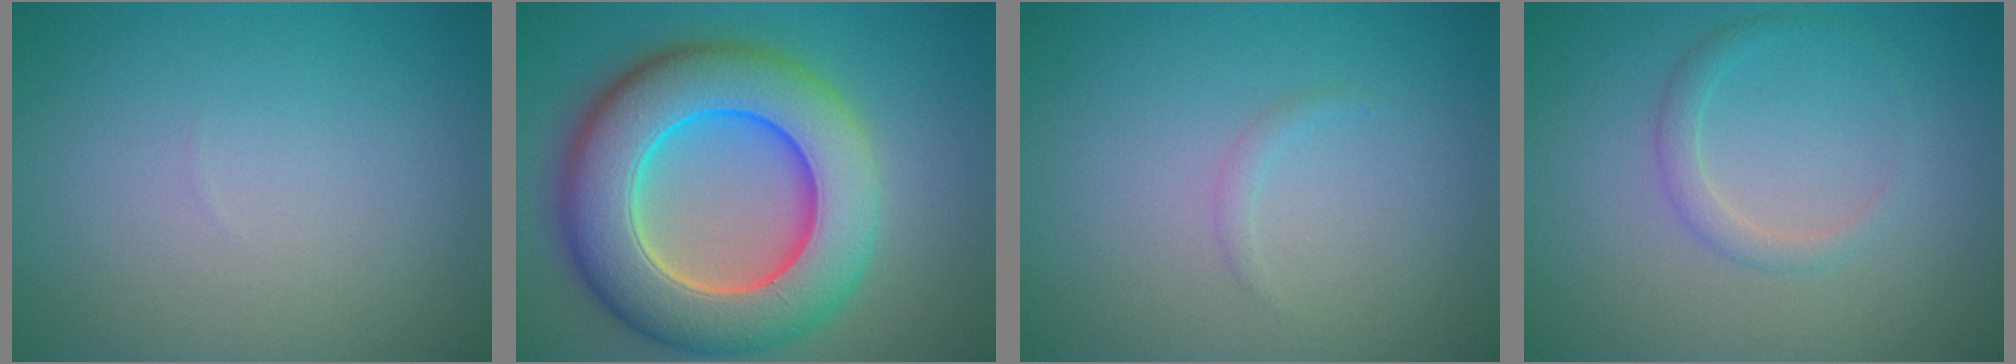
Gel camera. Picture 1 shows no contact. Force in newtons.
{"total": 12.4, "press": 12.4, "slide": 0.2}
{"total": 0.7, "press": 0.7, "slide": 0.1}
{"total": 1.4, "press": 1.4, "slide": 0.0}